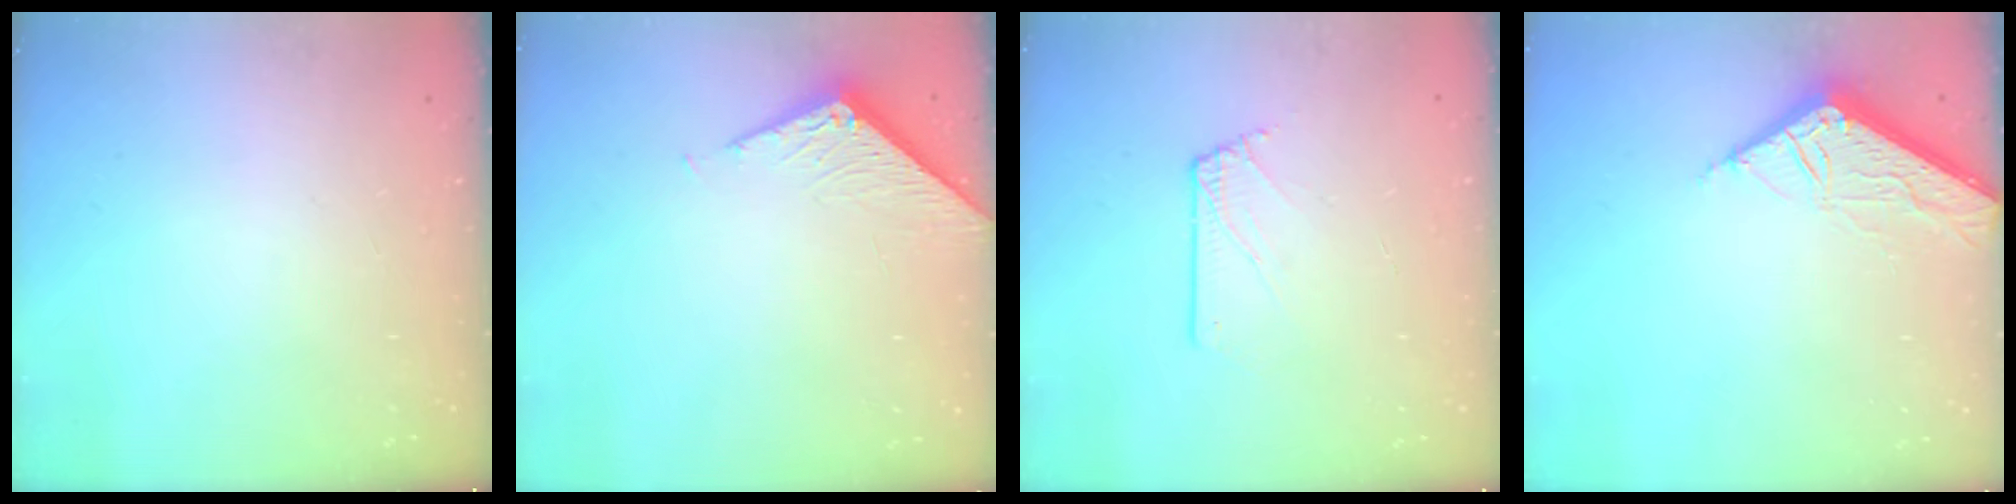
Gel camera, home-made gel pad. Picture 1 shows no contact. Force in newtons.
{"total": 5.6, "press": 5.5, "slide": 0.4}
{"total": 2.3, "press": 2.3, "slide": 0.3}
{"total": 7.8, "press": 7.8, "slide": 0.3}